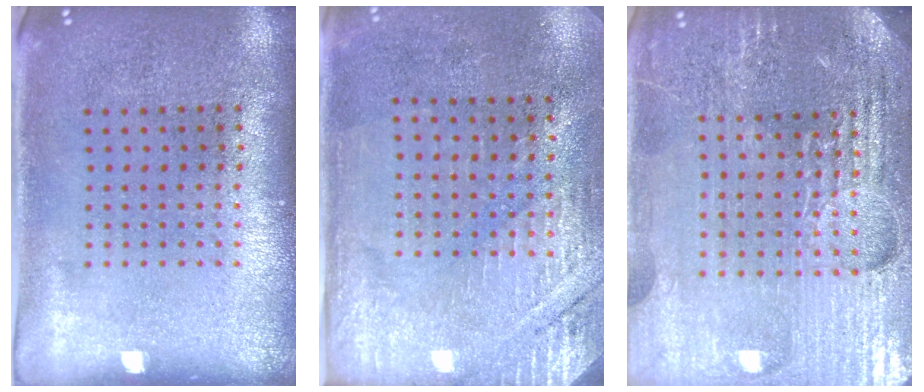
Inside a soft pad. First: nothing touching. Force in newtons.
{"total": 2.8, "press": 2.6, "slide": 0.9}
{"total": 5.1, "press": 4.7, "slide": 2.0}